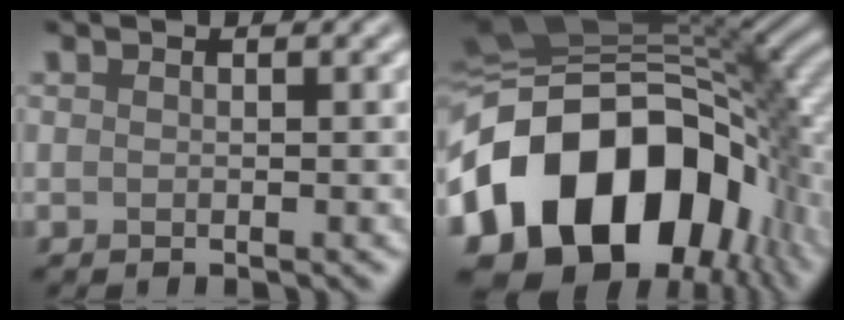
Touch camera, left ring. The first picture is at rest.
{"total": 19.3, "force": [-4.8, 13.1, 13.3], "torque": [-0.258, -0.006, -0.087]}